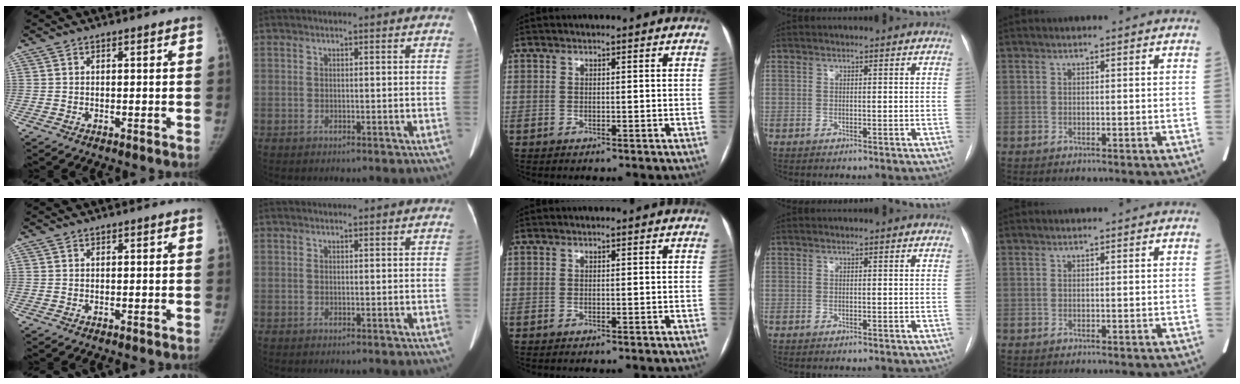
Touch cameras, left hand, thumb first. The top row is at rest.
{}